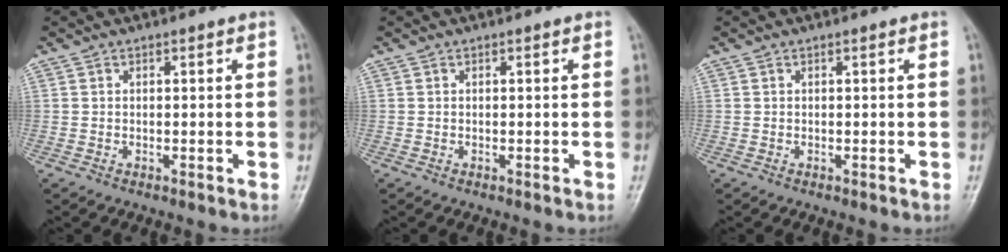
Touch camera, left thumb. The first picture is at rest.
{"total": 0.0}
{"total": 0.0}